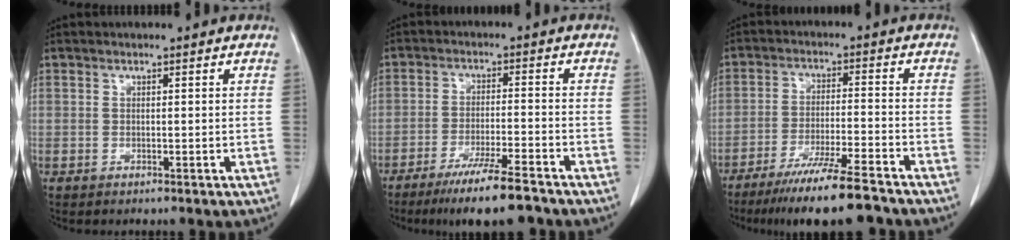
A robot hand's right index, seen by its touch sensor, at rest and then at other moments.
{"total": 10.0, "force": [-7.7, 0.3, 6.4], "torque": [-0.100, -0.024, -0.125]}
{"total": 12.3, "force": [-10.0, 0.0, 7.3], "torque": [-0.111, -0.032, -0.160]}